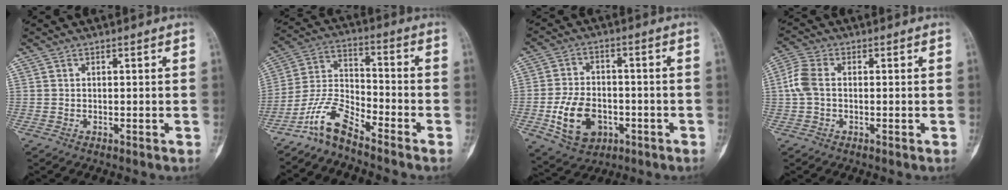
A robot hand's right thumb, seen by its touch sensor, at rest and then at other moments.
{"total": 8.4, "force": [-7.1, 2.0, 4.1], "torque": [-0.090, 0.065, -0.150]}
{"total": 11.5, "force": [-3.4, 8.0, 7.5], "torque": [-0.118, 0.015, -0.050]}
{"total": 4.9, "force": [0.0, 3.2, 3.7], "torque": [-0.097, 0.014, -0.006]}